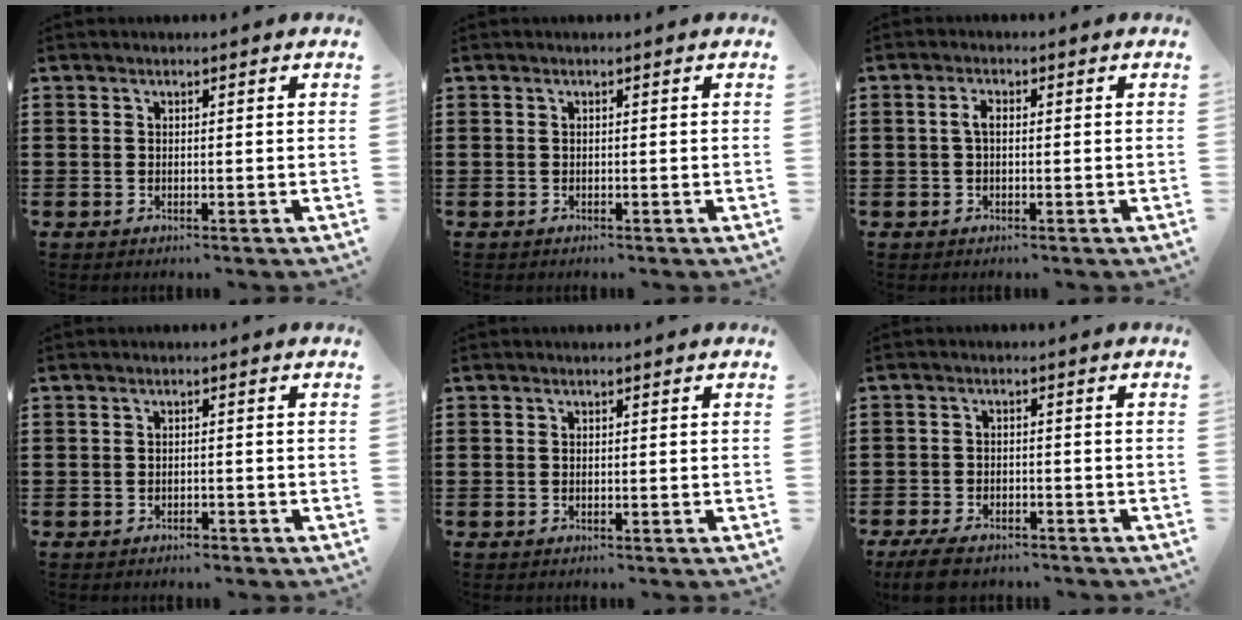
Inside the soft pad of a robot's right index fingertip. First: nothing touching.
{"total": 0.0}
{"total": 2.0, "force": [0.0, 0.8, 1.8], "torque": [-0.043, -0.001, -0.004]}
{"total": 1.1, "force": [-1.0, 0.2, 0.2], "torque": [-0.009, 0.000, -0.022]}
{"total": 0.0}
{"total": 3.6, "force": [-3.3, 0.8, 1.3], "torque": [-0.029, 0.003, -0.067]}